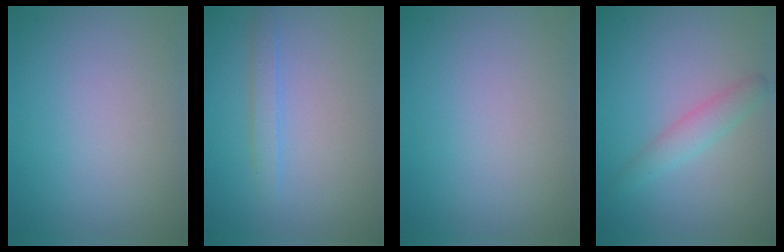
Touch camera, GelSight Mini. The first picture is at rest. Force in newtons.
{"total": 1.4, "press": 1.4, "slide": 0.0}
{"total": 0.0}
{"total": 2.1, "press": 2.1, "slide": 0.0}